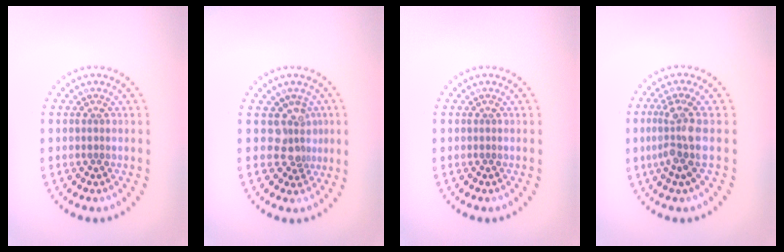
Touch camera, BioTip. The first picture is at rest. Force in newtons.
{"total": 2.6, "press": 1.9, "slide": 1.7}
{"total": 0.0}
{"total": 3.5, "press": 2.8, "slide": 2.2}